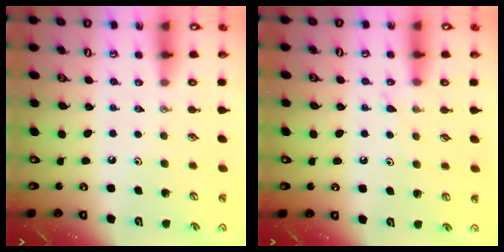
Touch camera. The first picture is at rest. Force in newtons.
{"total": 6.5, "press": 6.4, "slide": 0.7}